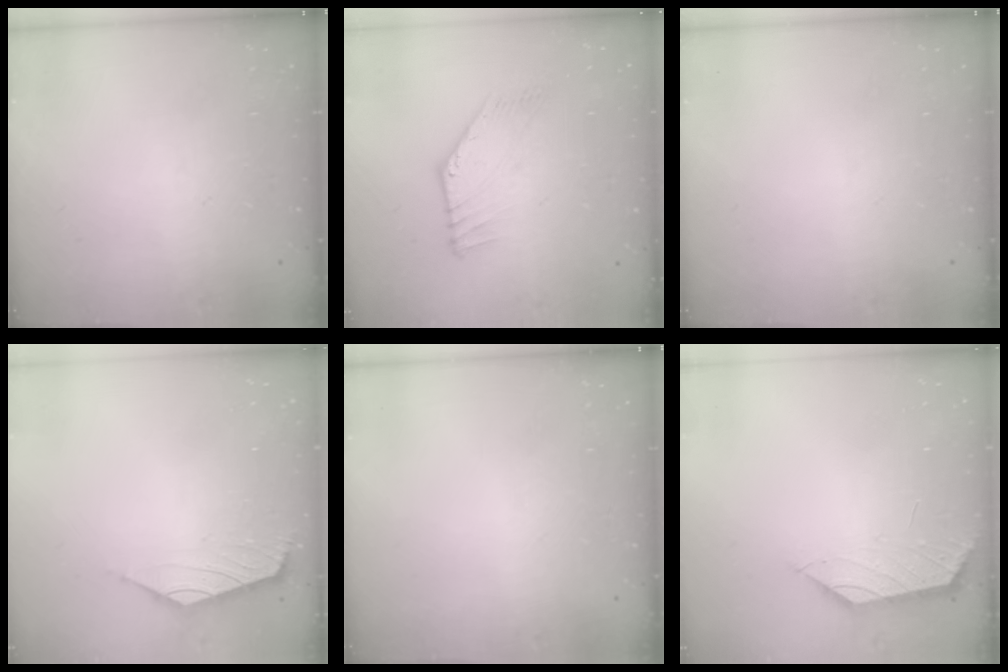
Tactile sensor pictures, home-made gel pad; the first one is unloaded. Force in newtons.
{"total": 2.9, "press": 2.9, "slide": 0.2}
{"total": 0.0}
{"total": 1.8, "press": 1.6, "slide": 0.7}
{"total": 0.0}
{"total": 1.1, "press": 1.0, "slide": 0.4}